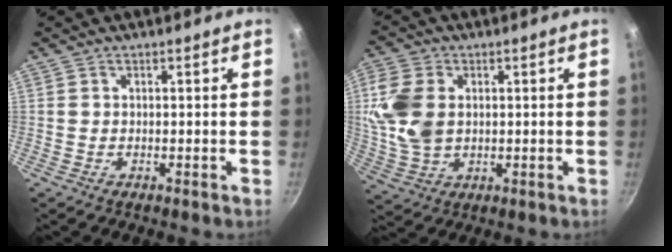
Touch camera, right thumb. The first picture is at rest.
{"total": 10.6, "force": [1.5, 7.4, 7.5], "torque": [-0.145, -0.004, 0.031]}